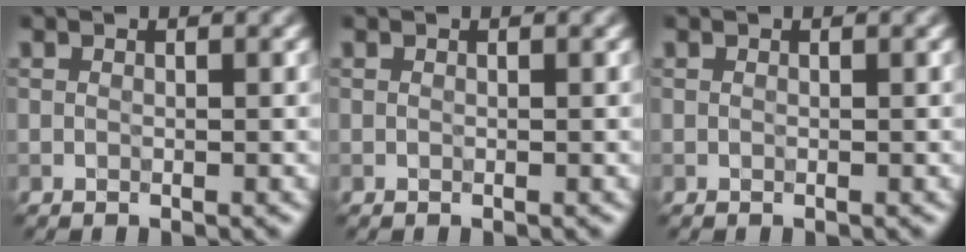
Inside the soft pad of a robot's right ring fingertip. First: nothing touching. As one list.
[{"total": 0.0}, {"total": 0.0}]